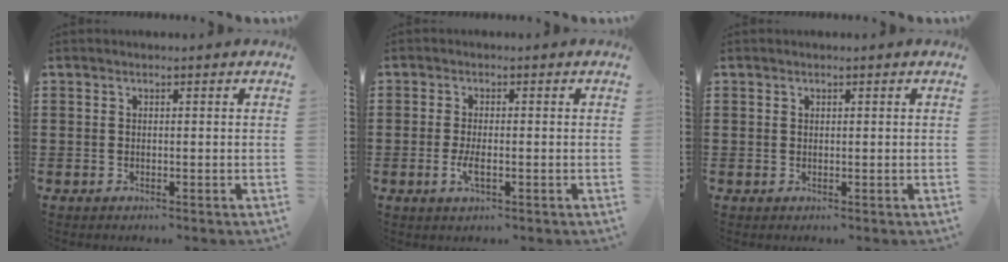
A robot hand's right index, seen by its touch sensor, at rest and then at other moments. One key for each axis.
{"total": 2.8, "fx": -0.7, "fy": 0.7, "fz": 2.6, "tx": -0.061, "ty": -0.009, "tz": -0.015}
{"total": 0.0}